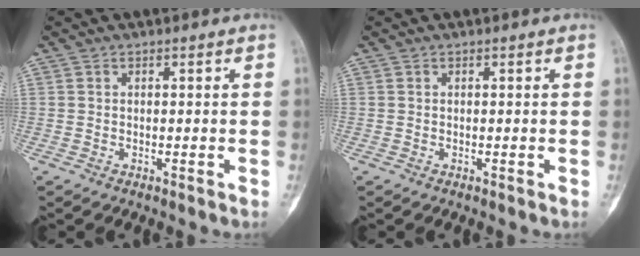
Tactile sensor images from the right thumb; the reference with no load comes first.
{"total": 0.0}